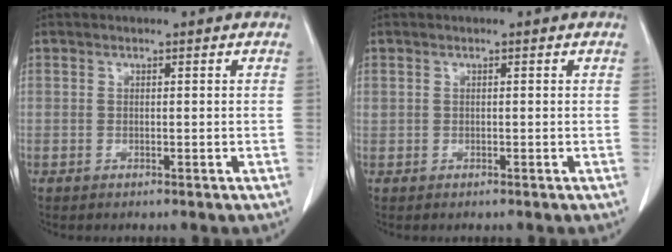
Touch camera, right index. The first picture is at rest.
{"total": 0.0}